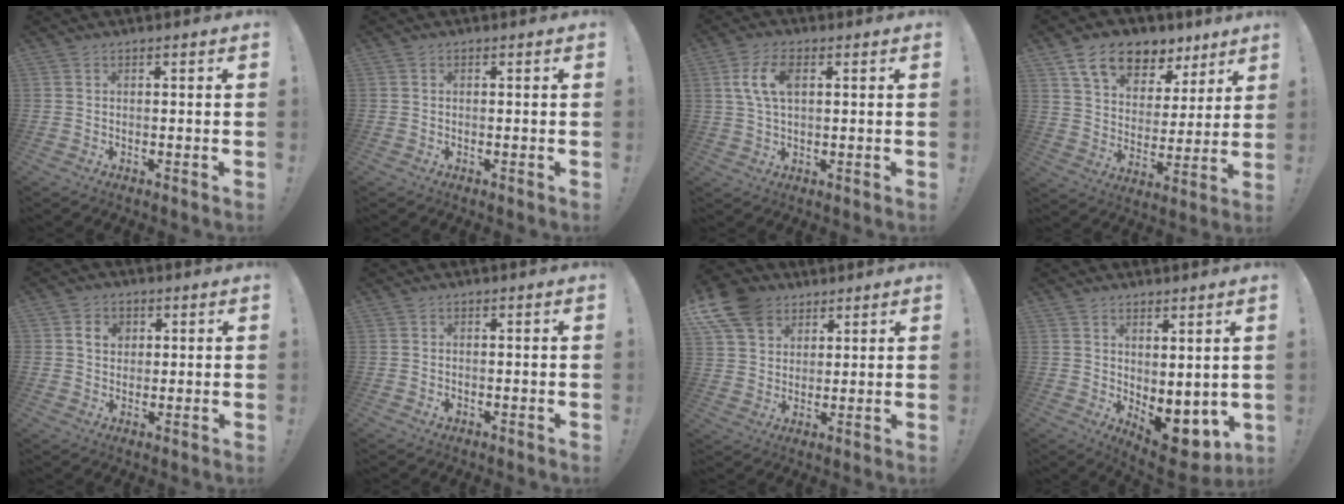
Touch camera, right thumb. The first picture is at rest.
{"total": 0.0}
{"total": 8.4, "force": [2.3, 4.3, 6.8], "torque": [-0.133, 0.000, 0.039]}
{"total": 14.2, "force": [9.5, 8.2, 6.6], "torque": [-0.114, -0.054, 0.174]}
{"total": 5.3, "force": [1.5, 4.3, 2.6], "torque": [-0.040, 0.004, 0.027]}
{"total": 0.7, "force": [-0.1, 0.7, 0.1], "torque": [0.006, -0.001, -0.004]}
{"total": 12.2, "force": [6.8, 8.8, 5.0], "torque": [-0.092, -0.041, 0.133]}
{"total": 7.4, "force": [-0.4, 4.9, 5.6], "torque": [-0.030, -0.020, 0.002]}